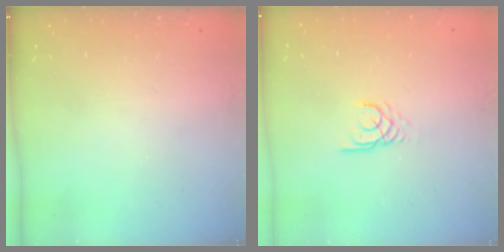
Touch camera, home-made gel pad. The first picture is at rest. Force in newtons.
{"total": 2.1, "press": 2.1, "slide": 0.0}